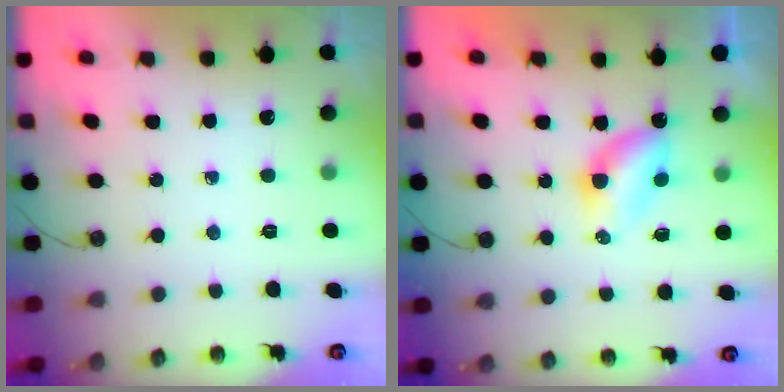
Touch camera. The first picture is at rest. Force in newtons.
{"total": 4.8, "press": 4.8, "slide": 0.5}